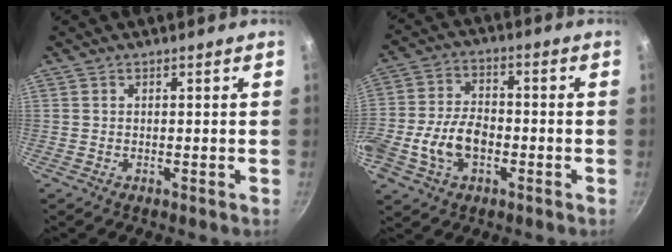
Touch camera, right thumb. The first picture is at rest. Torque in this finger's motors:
{"motor_torque": [2.42, 2.58, 1.37, -1.40, 0.43]}